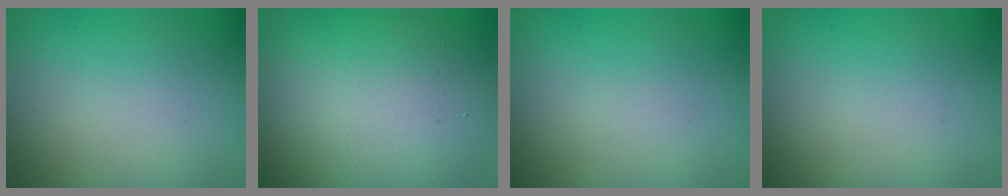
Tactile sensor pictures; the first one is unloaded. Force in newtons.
{"total": 11.8, "press": 11.7, "slide": 1.0}
{"total": 0.0}
{"total": 0.0}